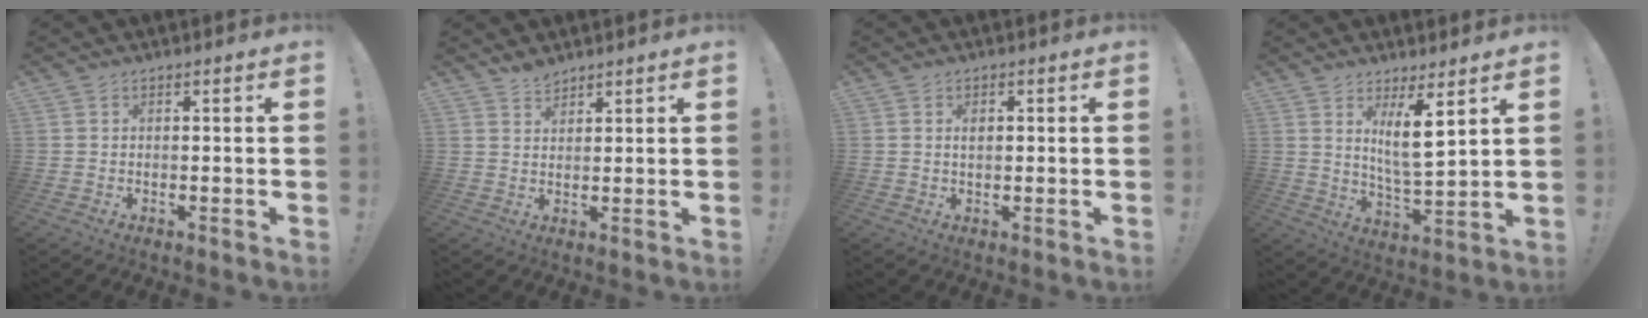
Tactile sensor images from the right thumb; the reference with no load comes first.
{"total": 3.0, "force": [2.8, 1.2, 0.5], "torque": [-0.004, -0.018, 0.051]}
{"total": 1.6, "force": [0.2, 1.1, 1.1], "torque": [-0.013, 0.001, 0.000]}
{"total": 9.9, "force": [4.5, 2.0, 8.6], "torque": [-0.145, -0.029, 0.075]}